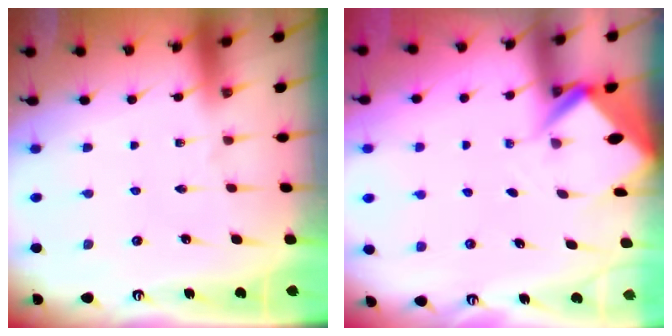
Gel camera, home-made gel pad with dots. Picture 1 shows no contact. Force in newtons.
{"total": 3.2, "press": 3.2, "slide": 0.3}